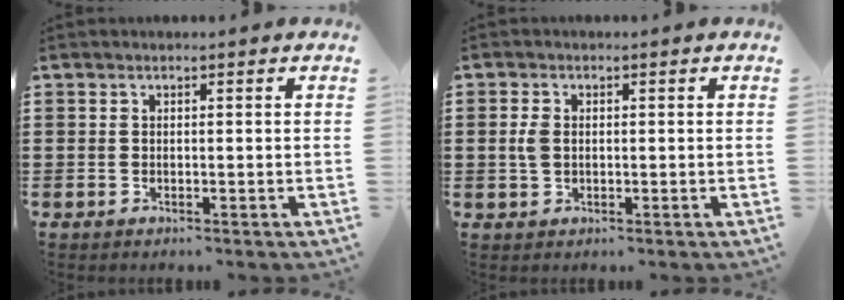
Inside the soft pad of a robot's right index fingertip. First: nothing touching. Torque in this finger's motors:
{"motor_torque": [0.04, 0.03, 0.06, 0.04]}